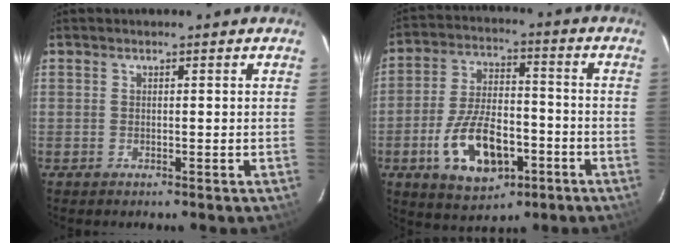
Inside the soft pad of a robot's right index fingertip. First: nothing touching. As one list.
[{"total": 14.2, "force": [-5.7, 7.2, 10.8], "torque": [-0.221, 0.005, -0.087]}]